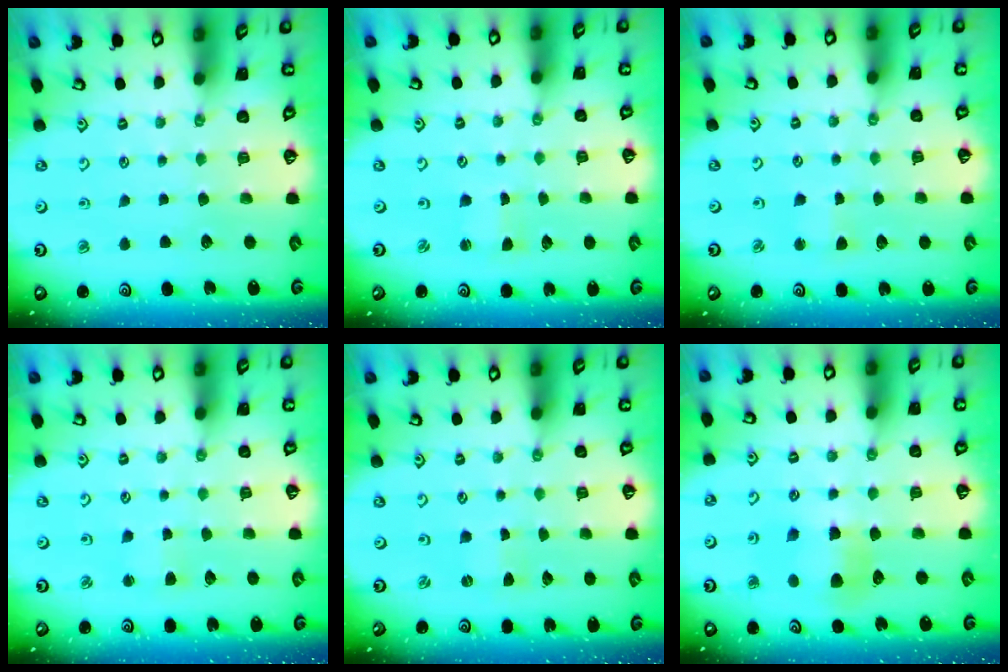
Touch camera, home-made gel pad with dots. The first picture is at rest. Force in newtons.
{"total": 0.7, "press": 0.7, "slide": 0.0}
{"total": 2.5, "press": 2.5, "slide": 0.3}
{"total": 2.9, "press": 2.9, "slide": 0.3}
{"total": 0.0}
{"total": 6.1, "press": 6.1, "slide": 0.5}